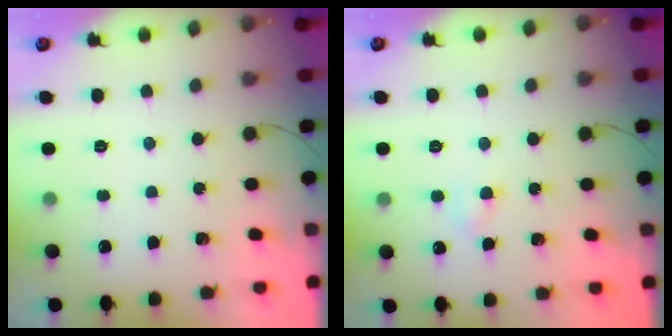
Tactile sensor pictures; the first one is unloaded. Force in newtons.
{"total": 3.0, "press": 2.8, "slide": 1.0}